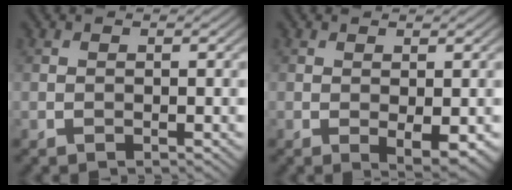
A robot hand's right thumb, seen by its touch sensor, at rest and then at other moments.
{"total": 2.7, "force": [-0.4, 1.0, 2.5], "torque": [-0.042, -0.008, -0.001]}